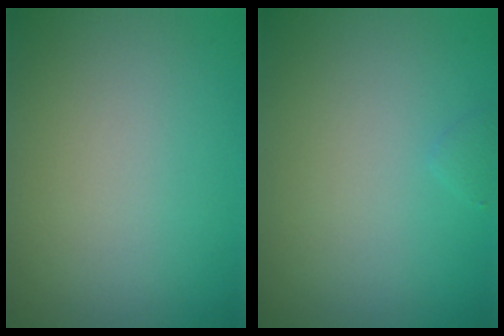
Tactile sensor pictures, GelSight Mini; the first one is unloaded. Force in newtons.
{"total": 0.5, "press": 0.5, "slide": 0.0}